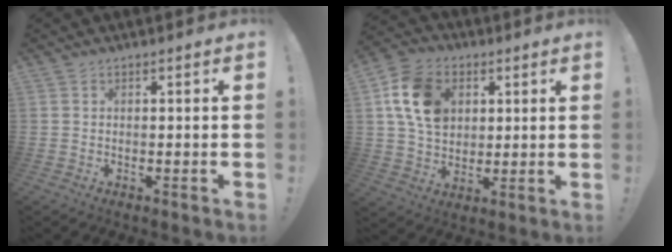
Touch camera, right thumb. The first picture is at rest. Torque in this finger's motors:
{"motor_torque": [1.41, 0.87, -0.23, 0.17, 0.11]}